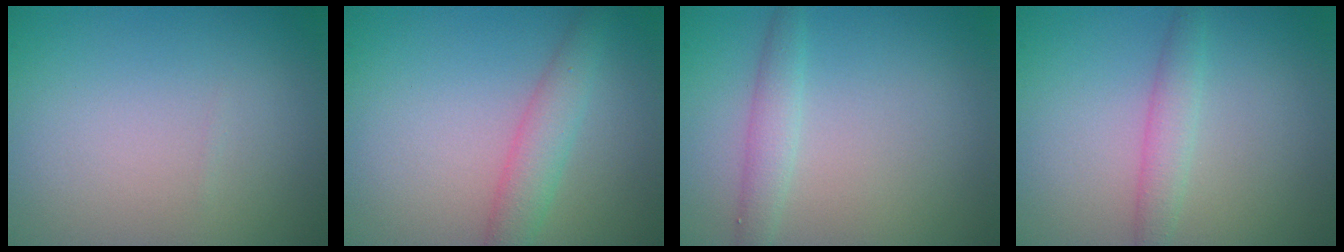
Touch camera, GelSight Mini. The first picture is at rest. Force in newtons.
{"total": 2.8, "press": 2.8, "slide": 0.0}
{"total": 1.9, "press": 1.9, "slide": 0.1}
{"total": 1.9, "press": 1.9, "slide": 0.1}